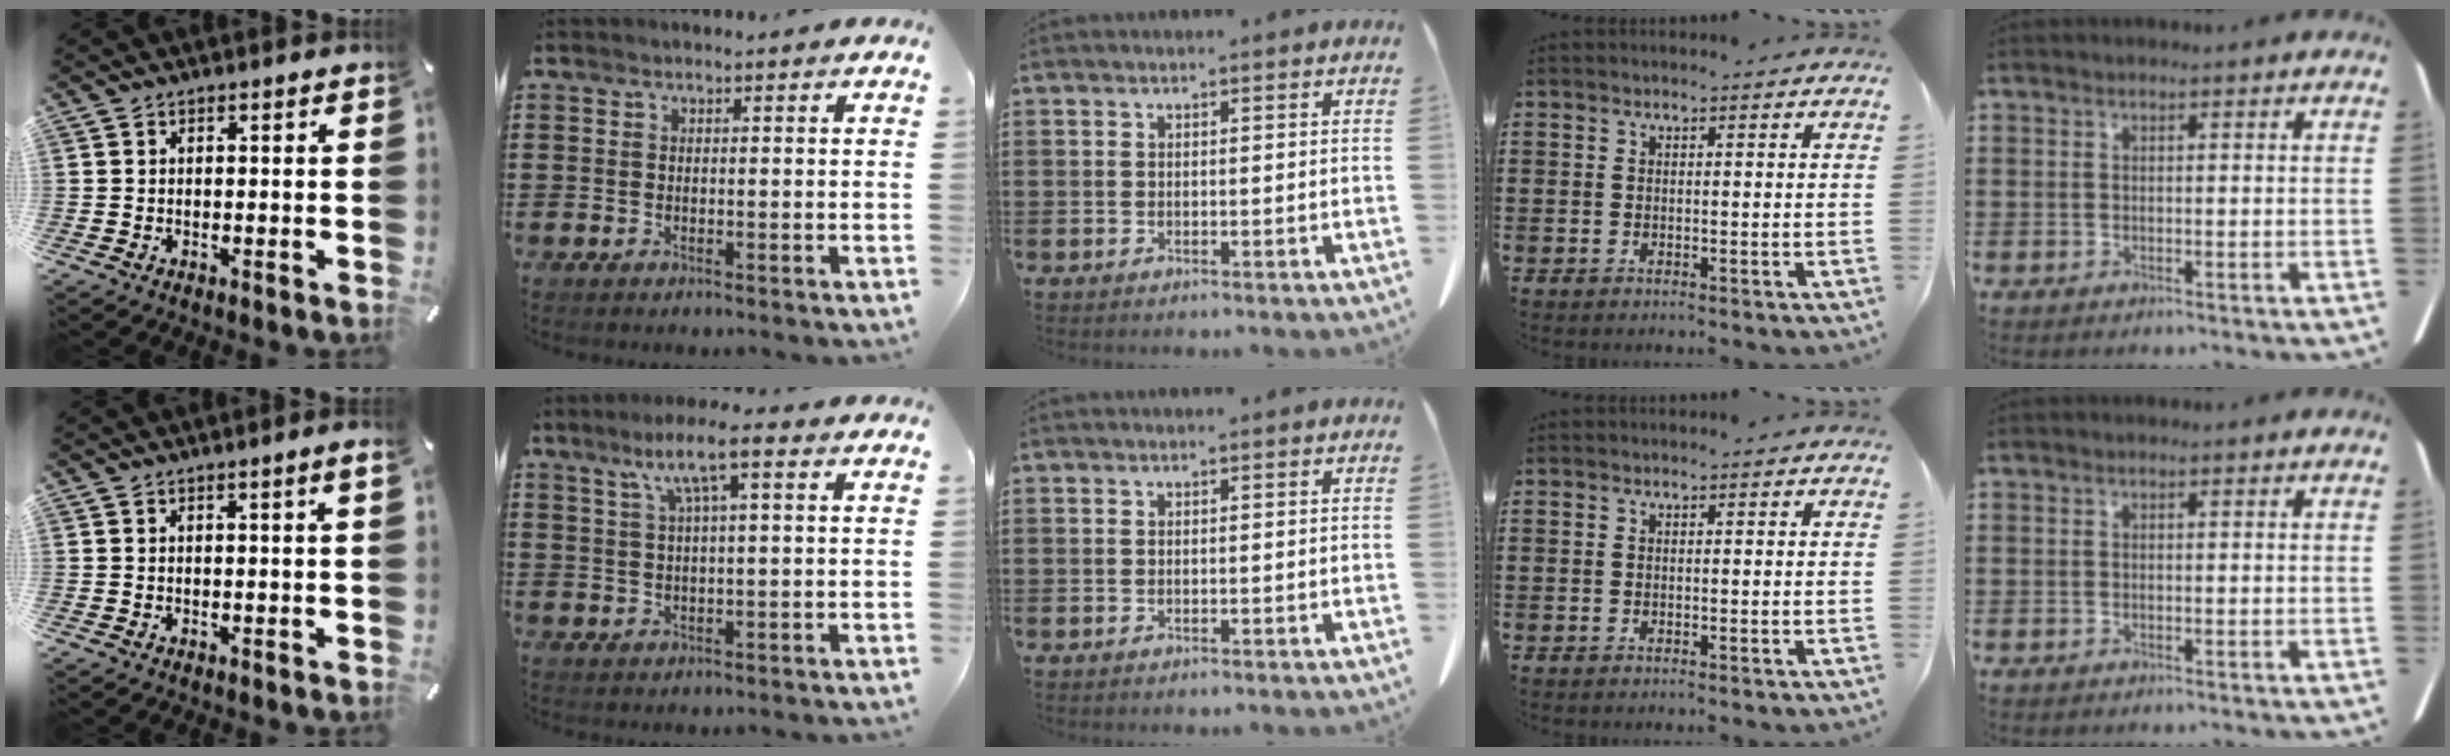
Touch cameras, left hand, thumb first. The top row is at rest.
{"thumb": {"total": 1.9, "force": [0.6, 0.1, 1.8], "torque": [-0.033, 0.000, 0.009]}, "index": {"total": 6.1, "force": [2.3, 0.5, 5.7], "torque": [-0.114, 0.004, 0.034]}}